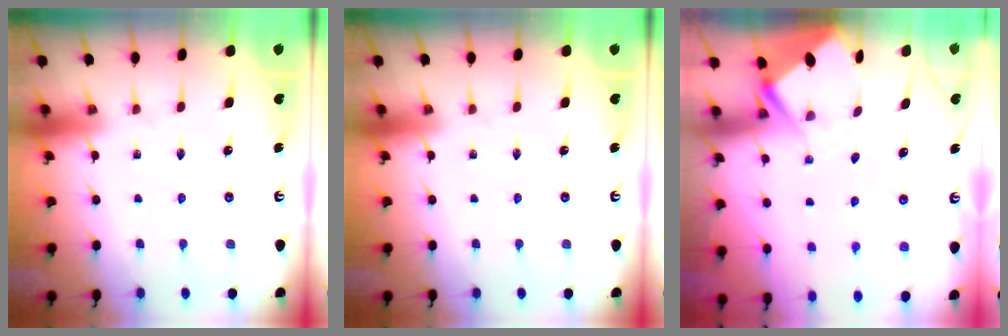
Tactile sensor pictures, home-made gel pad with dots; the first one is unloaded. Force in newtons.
{"total": 0.0}
{"total": 2.9, "press": 2.8, "slide": 0.4}